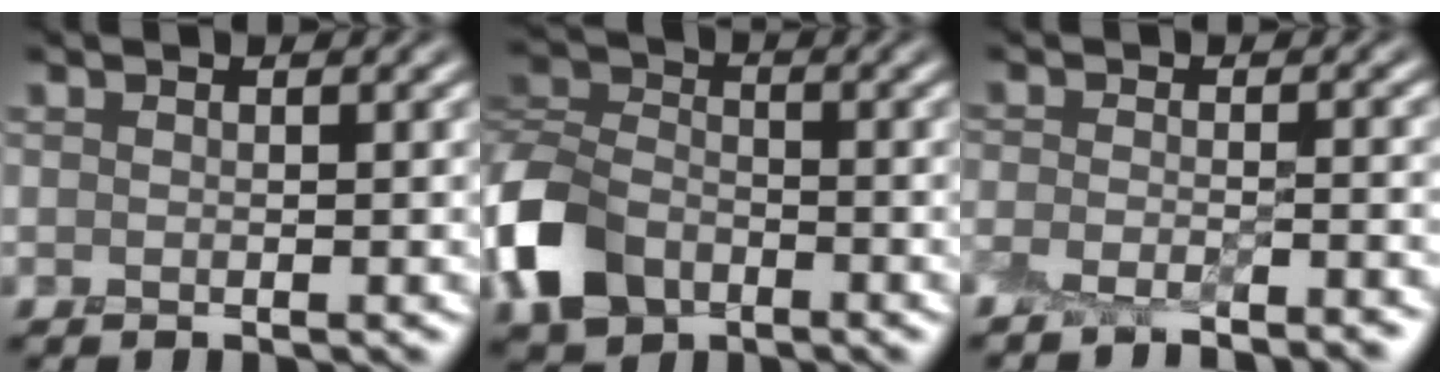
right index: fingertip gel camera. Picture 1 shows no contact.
{"total": 6.7, "force": [-3.6, 4.7, 3.2], "torque": [-0.071, 0.008, -0.091]}
{"total": 3.8, "force": [-3.7, 0.2, 0.8], "torque": [-0.019, -0.004, -0.060]}